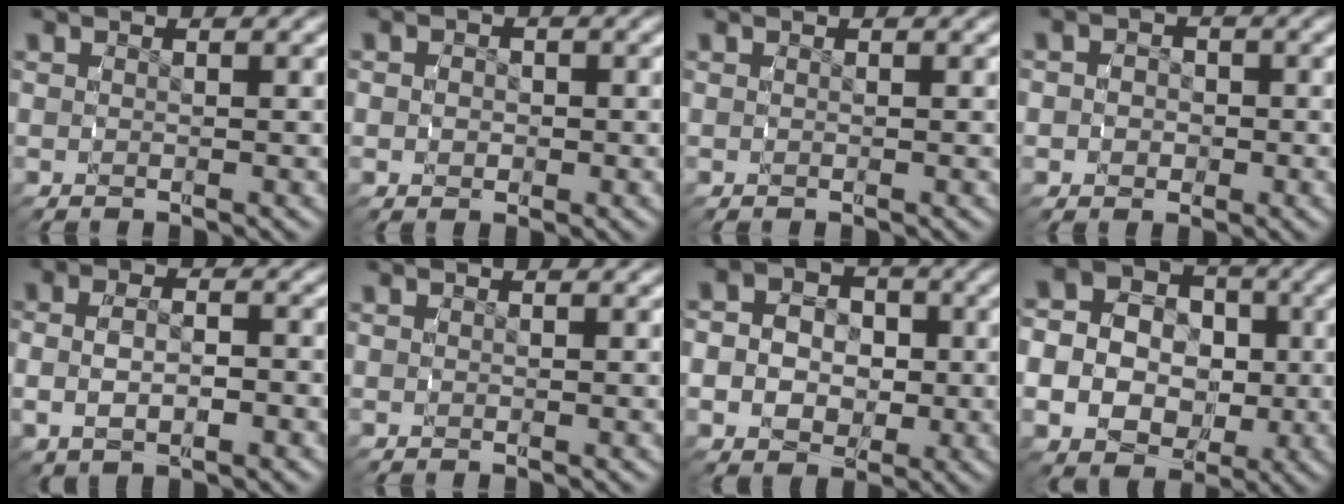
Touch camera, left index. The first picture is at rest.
{"total": 1.7, "force": [-0.1, 1.6, 0.6], "torque": [-0.010, 0.000, -0.005]}
{"total": 0.0}
{"total": 3.2, "force": [-0.6, 3.0, 0.8], "torque": [-0.016, -0.002, -0.017]}
{"total": 3.8, "force": [-0.8, 2.6, 2.6], "torque": [-0.055, -0.001, -0.014]}
{"total": 0.0}
{"total": 8.4, "force": [-1.1, 7.4, 3.8], "torque": [-0.078, -0.018, -0.027]}
{"total": 14.7, "force": [-1.1, 13.1, 6.4], "torque": [-0.152, -0.041, -0.032]}